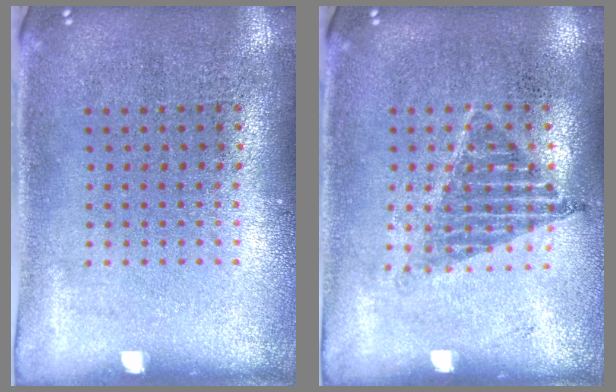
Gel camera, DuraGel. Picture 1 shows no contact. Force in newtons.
{"total": 1.1, "press": 0.9, "slide": 0.6}